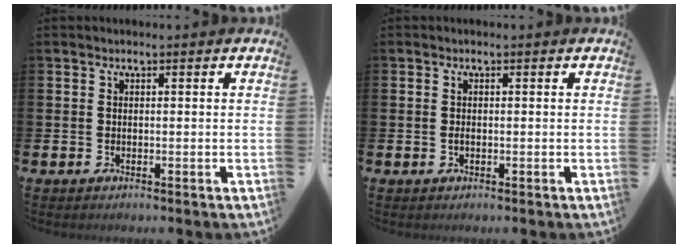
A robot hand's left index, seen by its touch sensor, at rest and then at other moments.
{"total": 0.8, "force": [0.1, 0.3, 0.8], "torque": [-0.010, -0.001, -0.001]}